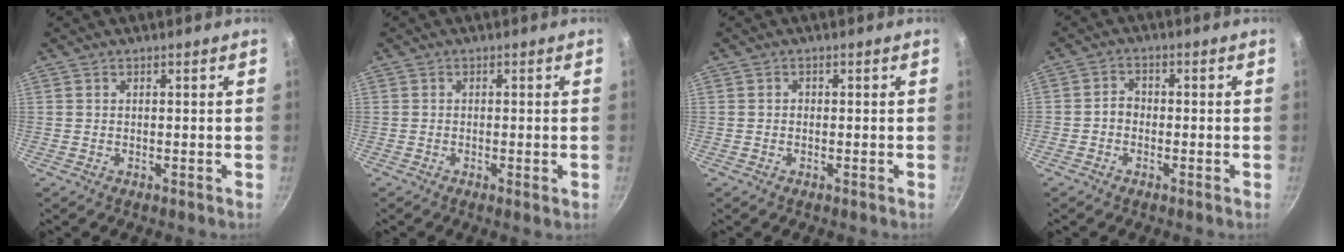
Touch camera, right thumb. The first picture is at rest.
{"total": 1.3, "force": [-0.4, 0.2, 1.2], "torque": [-0.026, 0.000, -0.008]}
{"total": 0.6, "force": [-0.2, 0.5, 0.2], "torque": [-0.002, 0.003, -0.007]}
{"total": 2.7, "force": [-1.2, 1.9, 1.4], "torque": [-0.019, 0.021, -0.028]}